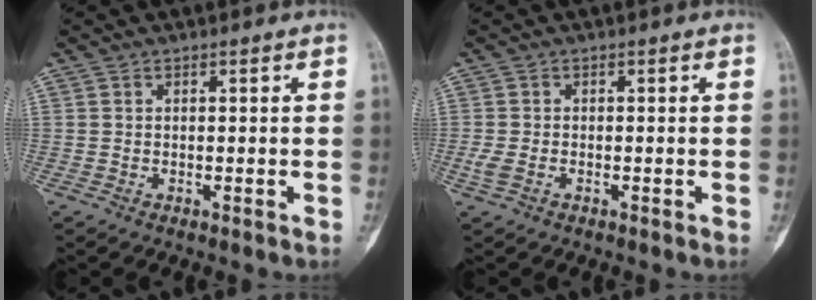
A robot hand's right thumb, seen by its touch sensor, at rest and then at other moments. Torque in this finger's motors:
{"motor_torque": [0.33, 0.17, 0.22, -0.13, 0.00]}